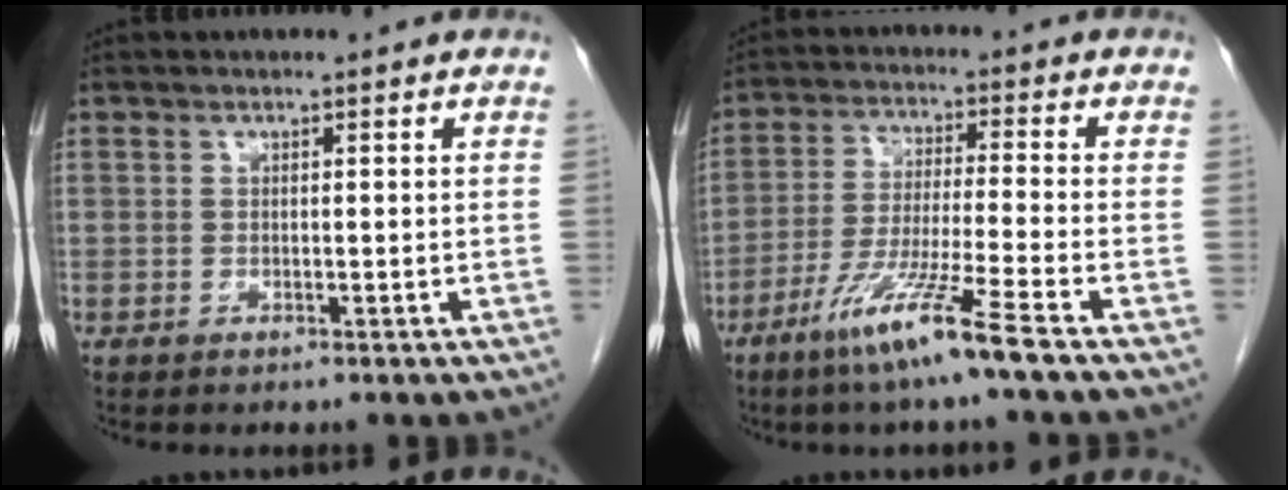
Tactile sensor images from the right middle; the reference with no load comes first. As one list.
[{"total": 10.1, "force": [-6.4, -1.3, 7.7], "torque": [-0.150, -0.034, -0.127]}]